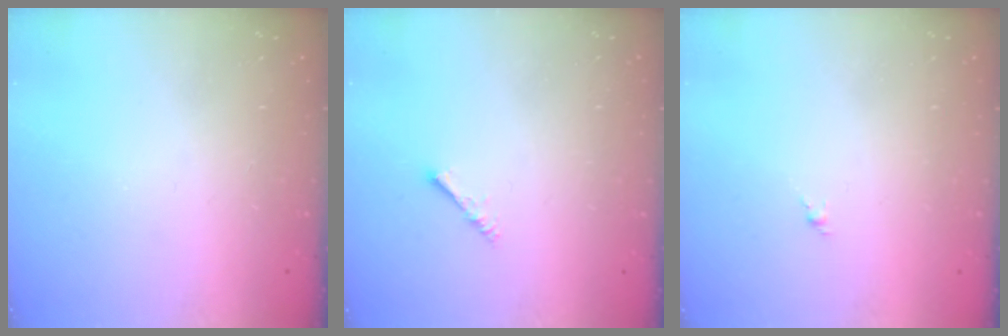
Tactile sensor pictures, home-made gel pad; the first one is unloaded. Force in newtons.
{"total": 1.4, "press": 1.3, "slide": 0.3}
{"total": 1.4, "press": 1.2, "slide": 0.6}